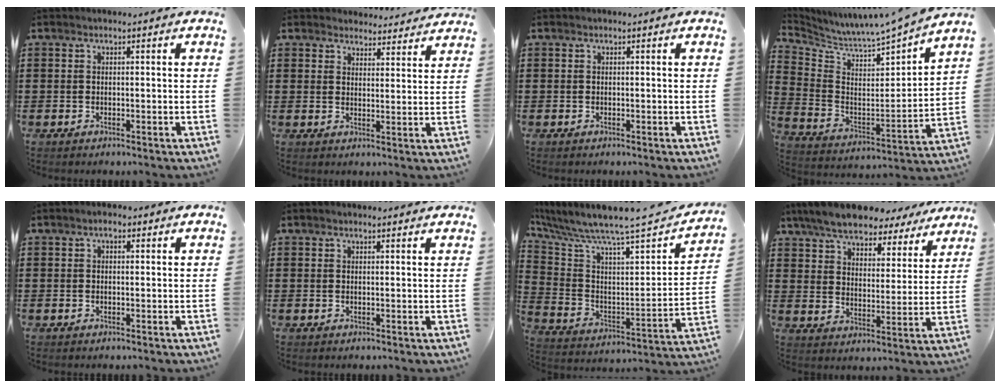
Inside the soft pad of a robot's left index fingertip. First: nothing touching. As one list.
[{"total": 3.8, "force": [3.7, 0.7, 0.2], "torque": [-0.008, -0.016, 0.068]}, {"total": 0.0}, {"total": 5.7, "force": [5.5, -0.9, 0.6], "torque": [-0.046, -0.070, 0.084]}, {"total": 1.4, "force": [0.3, 0.8, 1.1], "torque": [-0.024, 0.006, 0.004]}, {"total": 0.8, "force": [0.8, 0.1, 0.3], "torque": [-0.006, 0.001, 0.015]}, {"total": 7.2, "force": [6.3, 0.4, 3.5], "torque": [-0.104, -0.065, 0.096]}, {"total": 7.7, "force": [7.2, 1.6, 2.3], "torque": [-0.079, -0.031, 0.129]}]